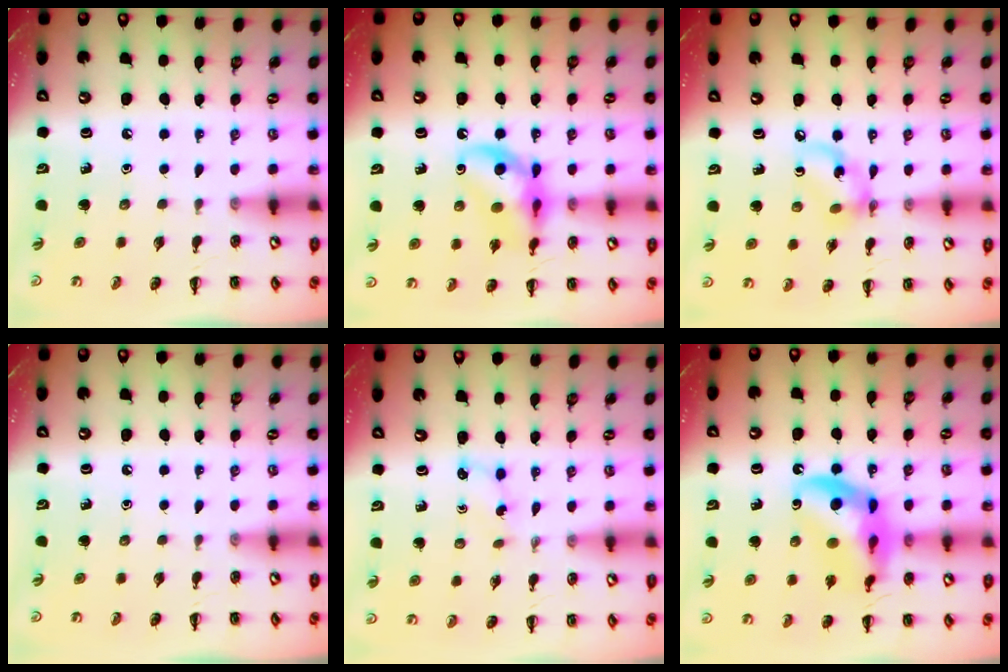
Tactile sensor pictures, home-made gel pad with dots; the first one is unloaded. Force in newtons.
{"total": 12.6, "press": 12.4, "slide": 2.3}
{"total": 9.4, "press": 9.3, "slide": 1.4}
{"total": 0.0}
{"total": 3.3, "press": 3.2, "slide": 1.1}
{"total": 16.3, "press": 15.9, "slide": 3.5}